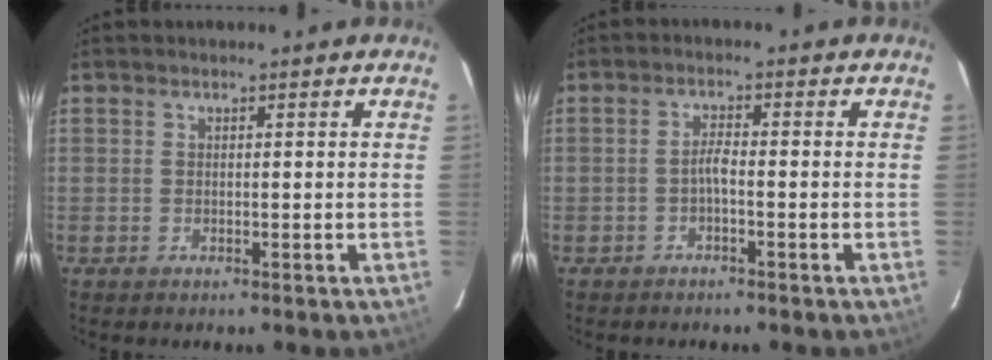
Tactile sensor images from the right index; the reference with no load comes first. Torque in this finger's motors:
{"motor_torque": [0.37, -0.05, 0.18, 0.05]}